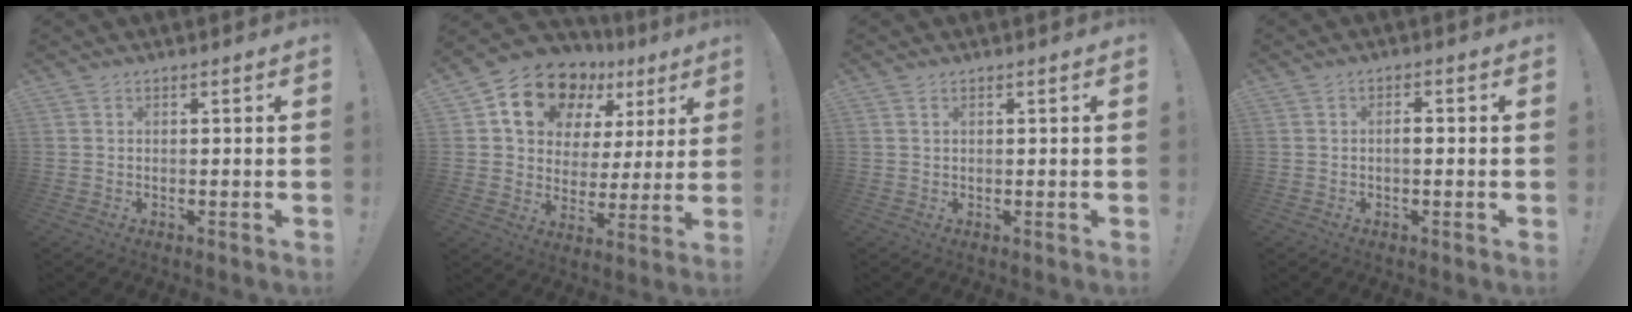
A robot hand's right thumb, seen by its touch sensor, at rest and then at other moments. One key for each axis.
{"total": 16.2, "fx": 9.6, "fy": 10.2, "fz": 8.1, "tx": -0.132, "ty": -0.054, "tz": 0.174}
{"total": 0.8, "fx": 0.4, "fy": 0.3, "fz": 0.6, "tx": -0.011, "ty": 0.001, "tz": 0.006}
{"total": 2.2, "fx": -0.7, "fy": 0.8, "fz": 1.9, "tx": -0.035, "ty": 0.008, "tz": -0.014}